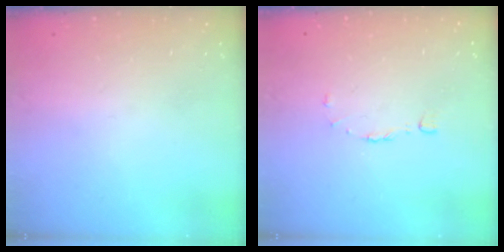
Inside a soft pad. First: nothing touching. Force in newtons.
{"total": 2.9, "press": 2.9, "slide": 0.2}